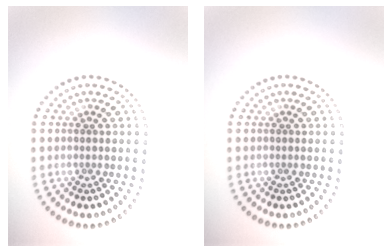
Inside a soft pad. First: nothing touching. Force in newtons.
{"total": 0.0}